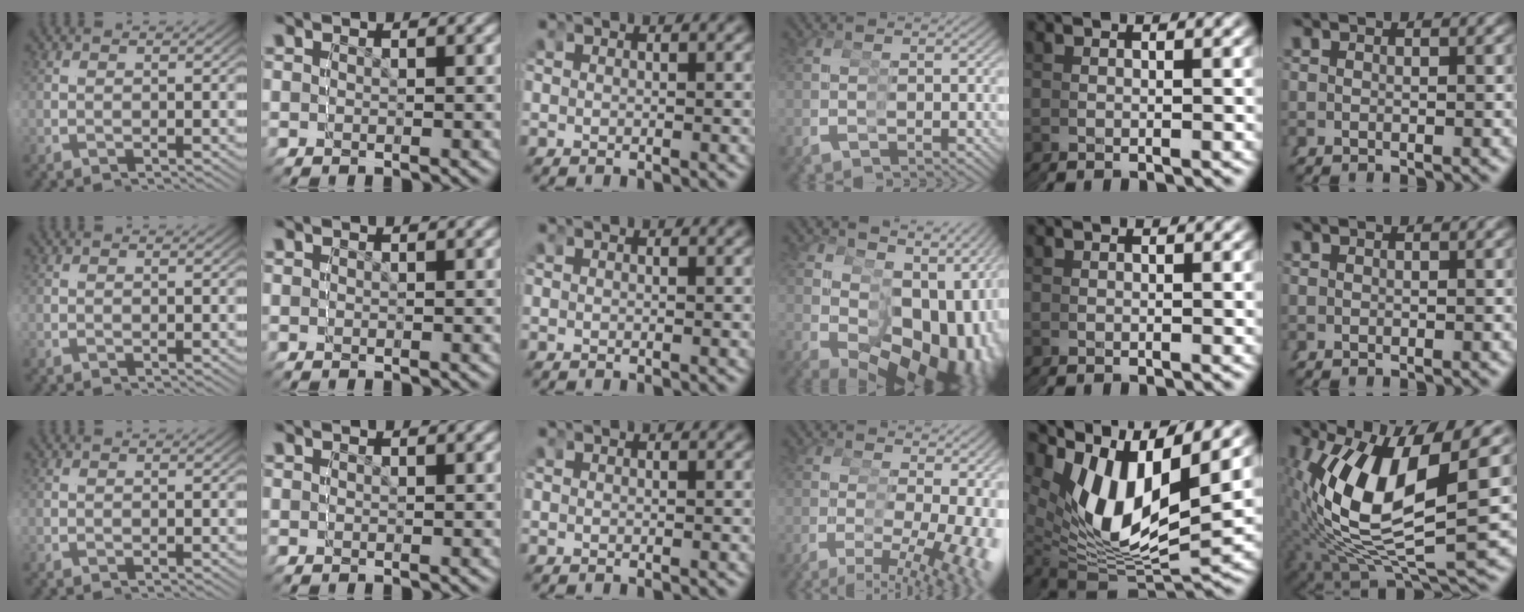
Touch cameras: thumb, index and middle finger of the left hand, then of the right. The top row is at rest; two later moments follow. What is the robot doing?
{"motion": "grasp_and_lifting", "object": "condiment"}